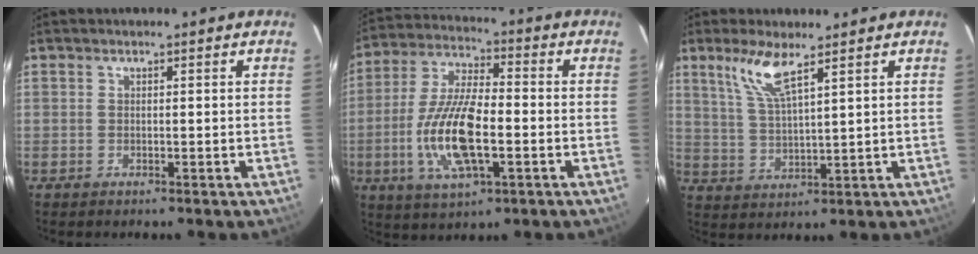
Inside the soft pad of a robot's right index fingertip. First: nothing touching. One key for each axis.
{"total": 15.0, "fx": -3.8, "fy": 5.3, "fz": 13.5, "tx": -0.284, "ty": -0.005, "tz": -0.072}
{"total": 7.2, "fx": 4.7, "fy": 1.2, "fz": 5.3, "tx": -0.115, "ty": -0.001, "tz": 0.102}